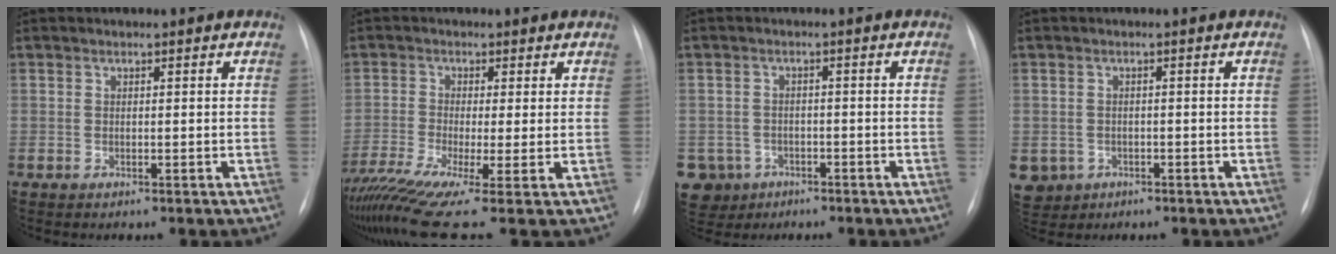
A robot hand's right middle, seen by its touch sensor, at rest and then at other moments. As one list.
[{"total": 13.9, "force": [-8.8, 1.3, 10.6], "torque": [-0.234, -0.039, -0.154]}, {"total": 7.4, "force": [-3.7, 6.4, 0.7], "torque": [-0.031, 0.008, -0.056]}, {"total": 6.8, "force": [-2.9, 6.0, 1.6], "torque": [-0.050, 0.002, -0.038]}]